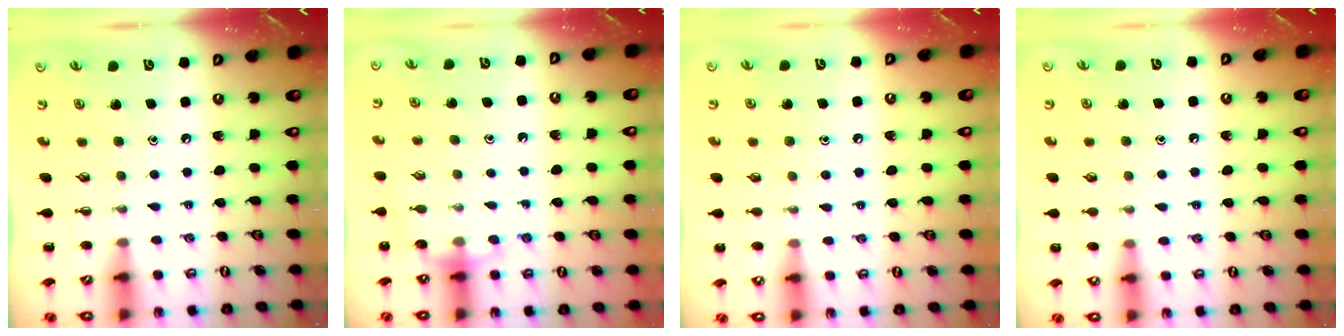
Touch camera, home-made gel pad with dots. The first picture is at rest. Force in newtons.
{"total": 7.1, "press": 6.9, "slide": 1.6}
{"total": 4.8, "press": 4.6, "slide": 1.2}
{"total": 8.1, "press": 7.8, "slide": 2.2}